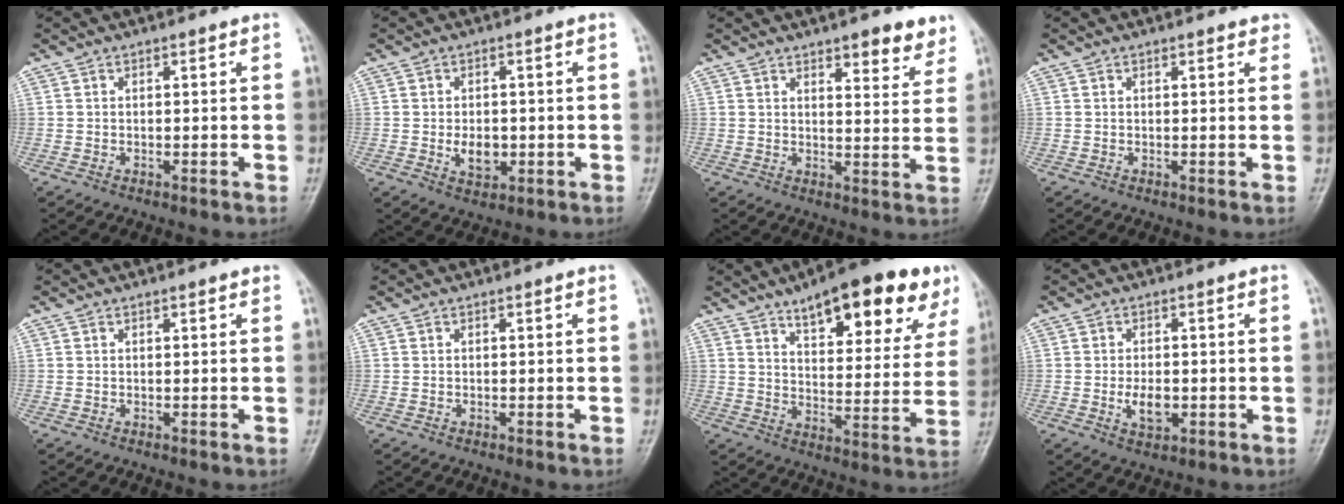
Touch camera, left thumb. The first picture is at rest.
{"total": 4.7, "force": [-0.7, 3.2, 3.4], "torque": [-0.044, -0.002, -0.004]}
{"total": 7.3, "force": [5.2, 2.6, 4.4], "torque": [-0.029, -0.031, 0.066]}
{"total": 1.7, "force": [1.2, 0.7, 1.0], "torque": [-0.003, -0.002, 0.011]}
{"total": 0.7, "force": [0.4, 0.2, 0.5], "torque": [-0.006, 0.000, 0.004]}
{"total": 0.0}
{"total": 22.1, "force": [13.4, 7.6, 15.8], "torque": [-0.175, -0.036, 0.190]}
{"total": 4.5, "force": [-0.8, 2.6, 3.6], "torque": [-0.058, -0.003, -0.010]}